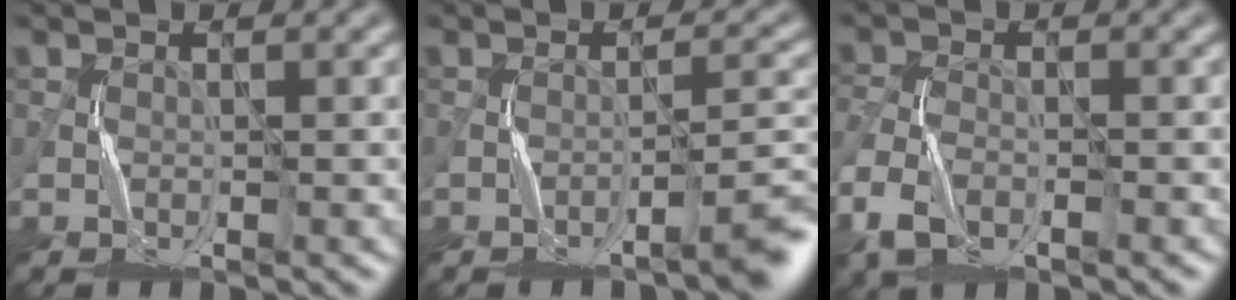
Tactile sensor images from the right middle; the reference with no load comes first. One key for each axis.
{"total": 3.3, "fx": -2.4, "fy": 0.1, "fz": 2.2, "tx": -0.016, "ty": 0.012, "tz": -0.046}
{"total": 4.8, "fx": -2.8, "fy": 2.8, "fz": 2.7, "tx": -0.063, "ty": -0.009, "tz": -0.063}